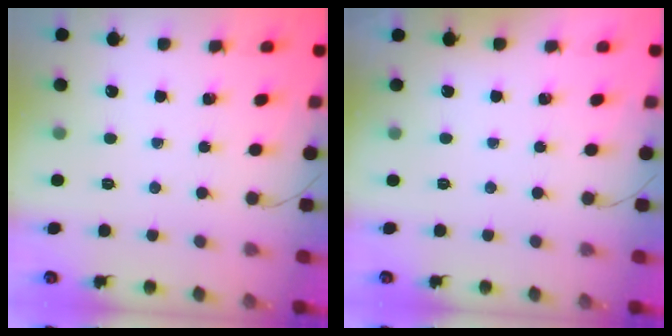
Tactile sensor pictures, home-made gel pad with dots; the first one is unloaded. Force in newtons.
{"total": 1.9, "press": 1.9, "slide": 0.3}